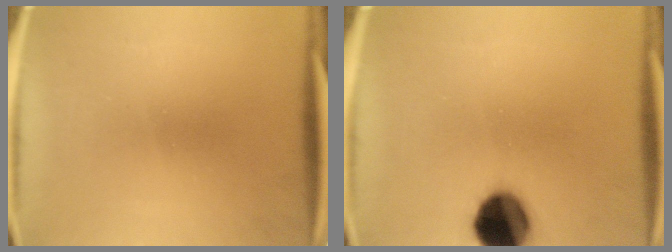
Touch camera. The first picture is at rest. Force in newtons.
{"total": 13.5}